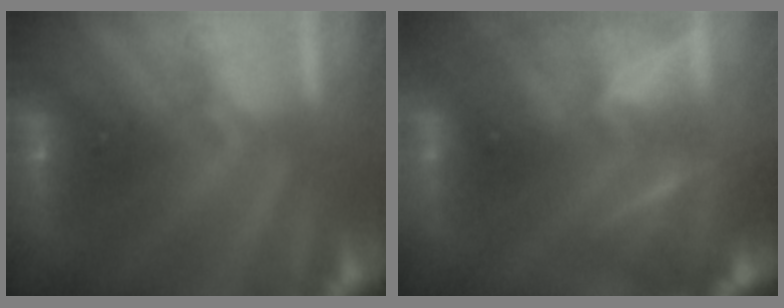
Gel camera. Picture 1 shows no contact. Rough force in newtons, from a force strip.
{"total": 5.7}